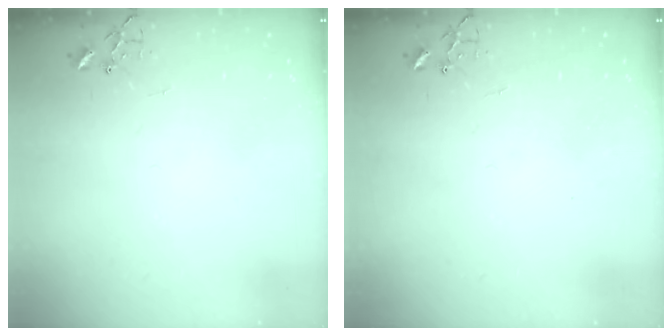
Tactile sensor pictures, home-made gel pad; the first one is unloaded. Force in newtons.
{"total": 0.0}